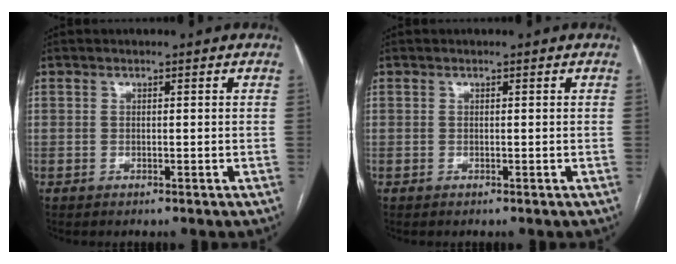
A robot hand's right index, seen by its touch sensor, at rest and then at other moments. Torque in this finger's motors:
{"motor_torque": [0.00, 0.00, 0.00, 0.00]}